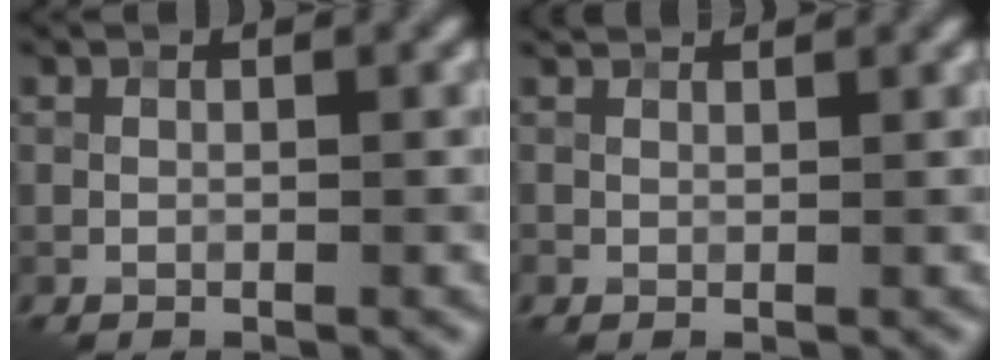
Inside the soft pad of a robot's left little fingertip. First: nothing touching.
{"total": 1.7, "force": [1.4, 0.7, 0.4], "torque": [-0.013, 0.005, 0.019]}